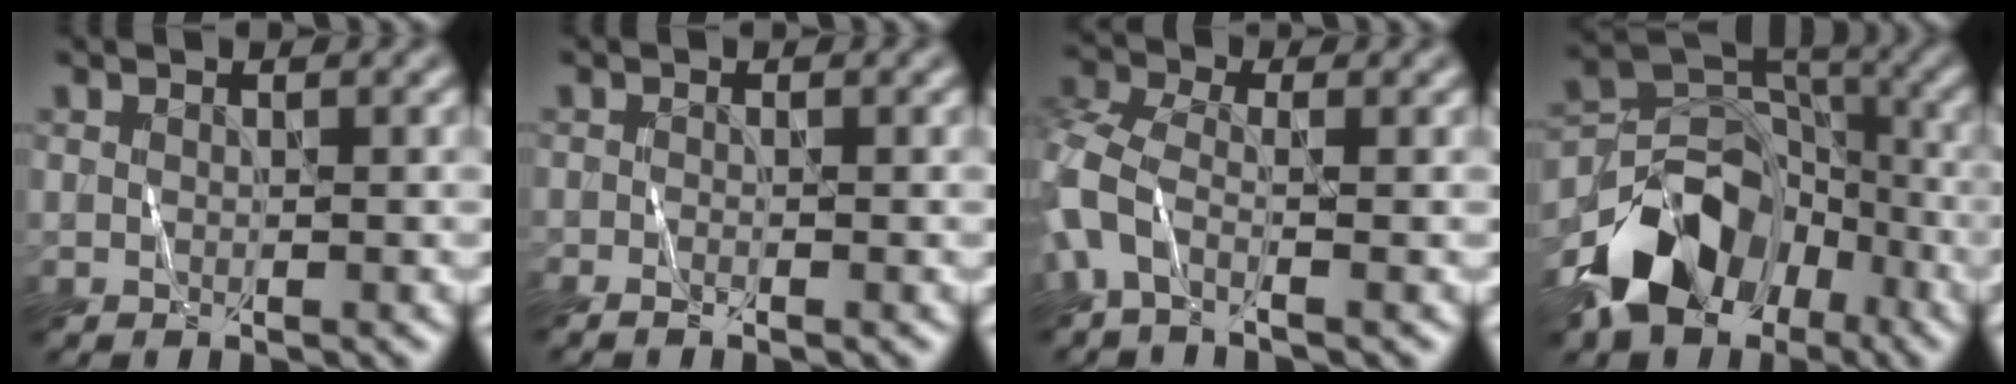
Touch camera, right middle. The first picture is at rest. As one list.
[{"total": 0.9, "force": [-0.8, -0.3, 0.3], "torque": [-0.010, -0.003, -0.016]}, {"total": 5.4, "force": [-2.1, 2.7, 4.3], "torque": [-0.122, -0.001, -0.059]}, {"total": 10.6, "force": [-6.6, 6.7, 4.9], "torque": [-0.089, 0.002, -0.123]}]